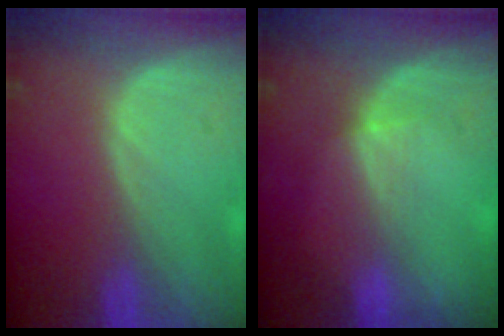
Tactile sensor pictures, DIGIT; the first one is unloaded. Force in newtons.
{"total": 2.4, "press": 2.1, "slide": 1.2}